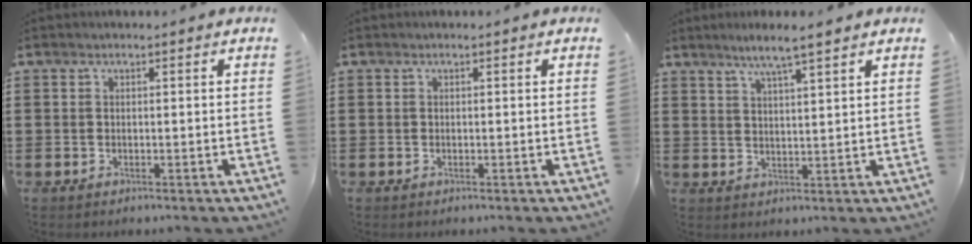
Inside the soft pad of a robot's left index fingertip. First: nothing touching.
{"total": 0.0}
{"total": 4.6, "force": [3.7, -0.2, 2.8], "torque": [-0.065, -0.004, 0.064]}